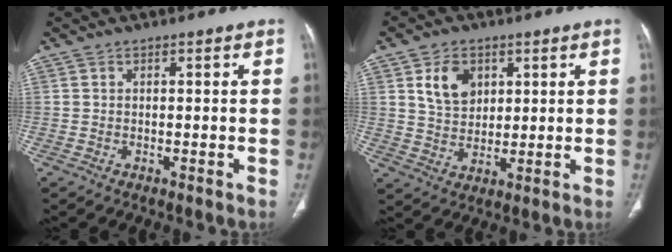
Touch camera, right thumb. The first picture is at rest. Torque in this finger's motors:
{"motor_torque": [-0.97, 0.87, 0.84, -0.12, 0.04]}